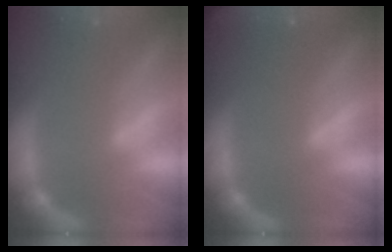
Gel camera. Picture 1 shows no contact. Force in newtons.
{"total": 4.0}